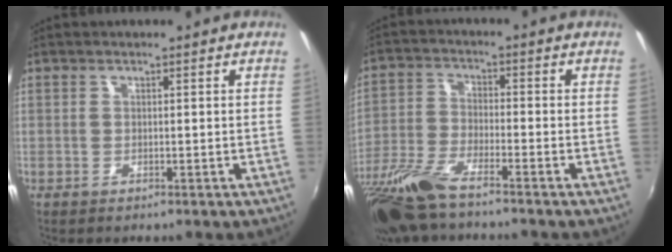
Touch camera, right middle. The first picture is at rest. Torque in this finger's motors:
{"motor_torque": [1.07, -1.07, 0.24, 0.10]}